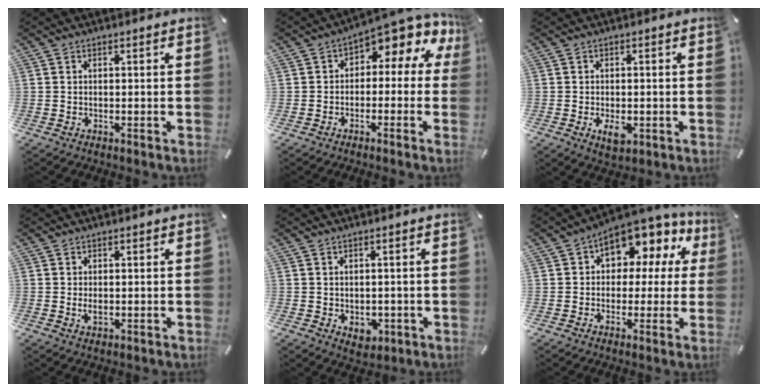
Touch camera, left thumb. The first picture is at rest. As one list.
[{"total": 6.0, "force": [3.5, 3.1, 3.8], "torque": [-0.054, -0.040, 0.057]}, {"total": 4.2, "force": [-1.1, 2.5, 3.1], "torque": [-0.064, -0.005, -0.023]}, {"total": 1.8, "force": [0.0, 1.2, 1.4], "torque": [-0.021, -0.002, -0.002]}, {"total": 3.3, "force": [-0.5, 2.9, 1.6], "torque": [-0.010, -0.001, -0.010]}, {"total": 9.5, "force": [5.3, 6.3, 4.7], "torque": [-0.070, -0.048, 0.096]}]